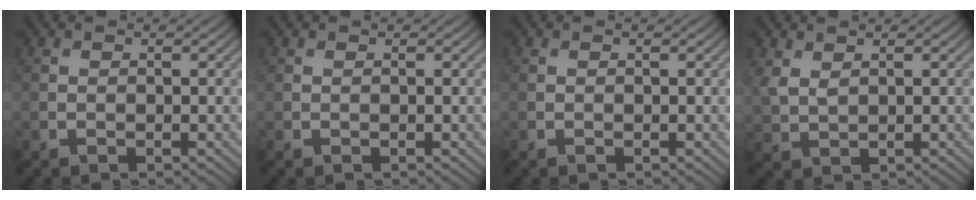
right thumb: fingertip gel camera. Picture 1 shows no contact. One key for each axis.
{"total": 0.0}
{"total": 0.0}
{"total": 2.5, "fx": 1.4, "fy": 1.3, "fz": 1.6, "tx": -0.048, "ty": -0.001, "tz": 0.034}